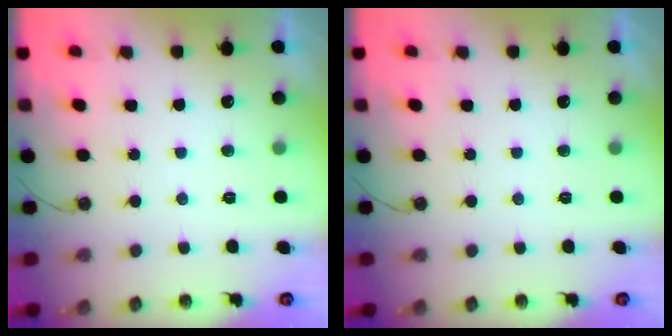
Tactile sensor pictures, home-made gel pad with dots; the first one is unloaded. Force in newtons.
{"total": 0.0}